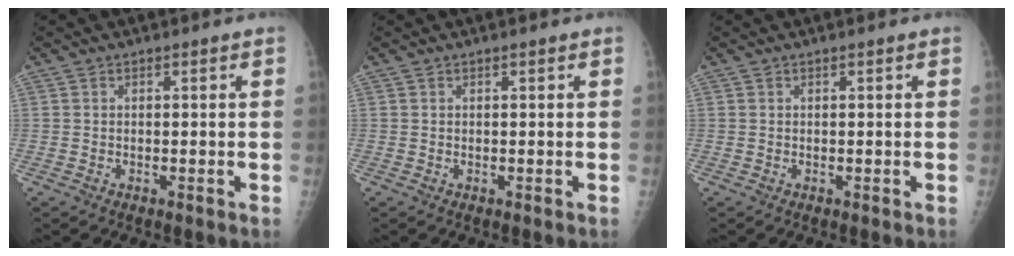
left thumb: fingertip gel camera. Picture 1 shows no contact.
{"total": 0.0}
{"total": 0.0}